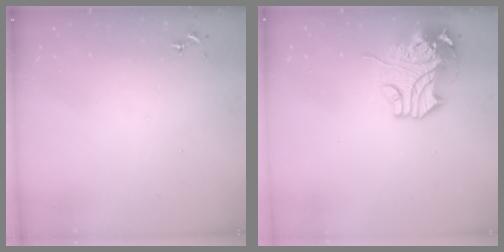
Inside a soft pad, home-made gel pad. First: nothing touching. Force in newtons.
{"total": 13.9, "press": 13.7, "slide": 2.3}